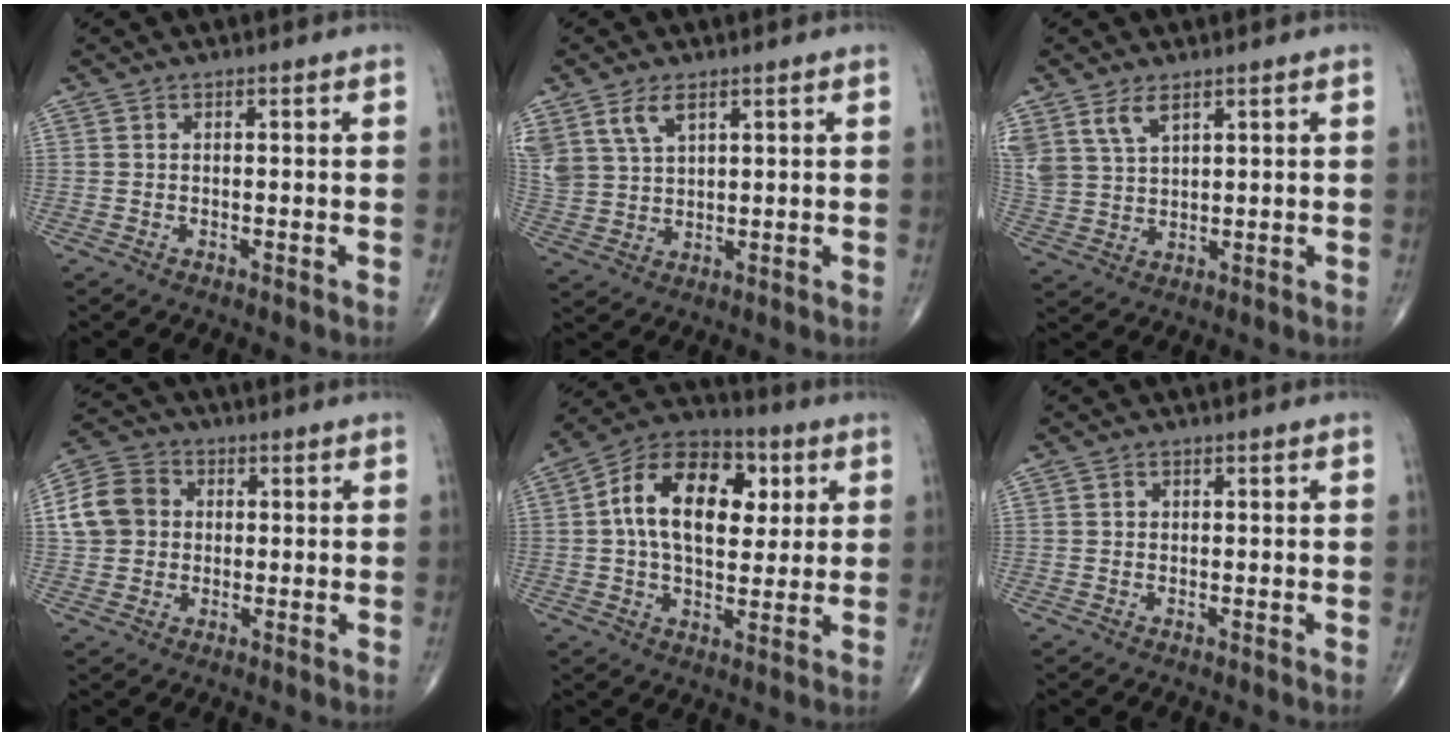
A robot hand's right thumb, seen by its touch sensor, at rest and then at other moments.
{"total": 8.3, "force": [4.7, 4.6, 5.0], "torque": [-0.099, -0.009, 0.104]}
{"total": 7.1, "force": [4.4, 3.8, 4.2], "torque": [-0.079, -0.010, 0.097]}
{"total": 9.1, "force": [1.0, 7.9, 4.5], "torque": [-0.073, 0.016, 0.008]}
{"total": 17.6, "force": [3.8, 10.8, 13.4], "torque": [-0.189, 0.011, 0.055]}
{"total": 0.6, "force": [0.1, 0.6, 0.2], "torque": [0.001, 0.001, 0.003]}